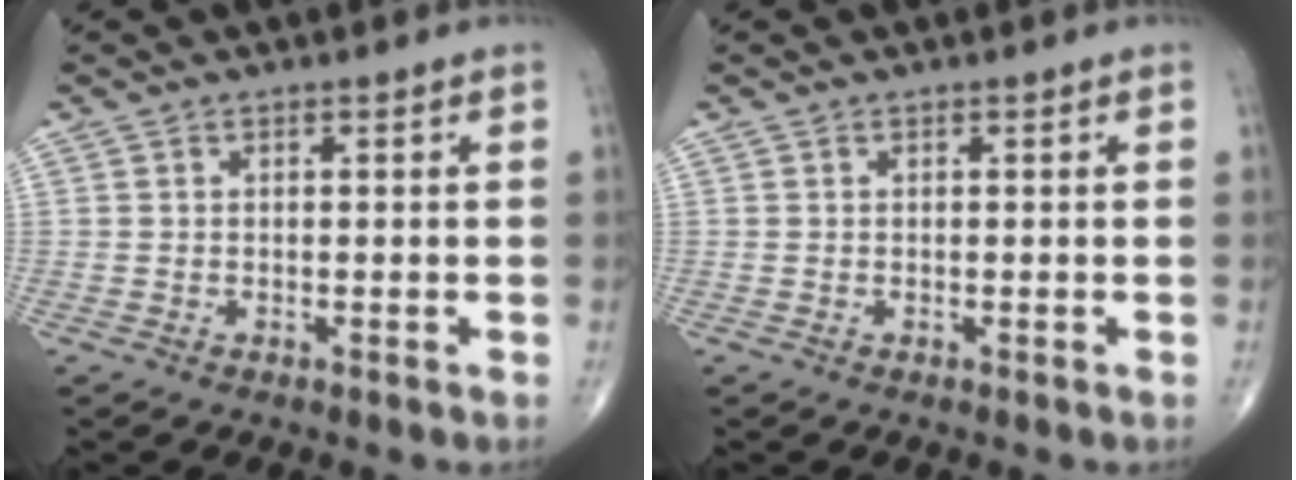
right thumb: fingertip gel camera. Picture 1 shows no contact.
{"total": 0.0}